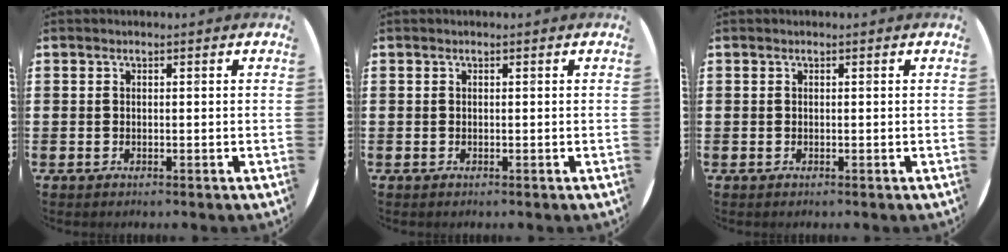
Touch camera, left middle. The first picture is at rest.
{"total": 0.0}
{"total": 0.0}